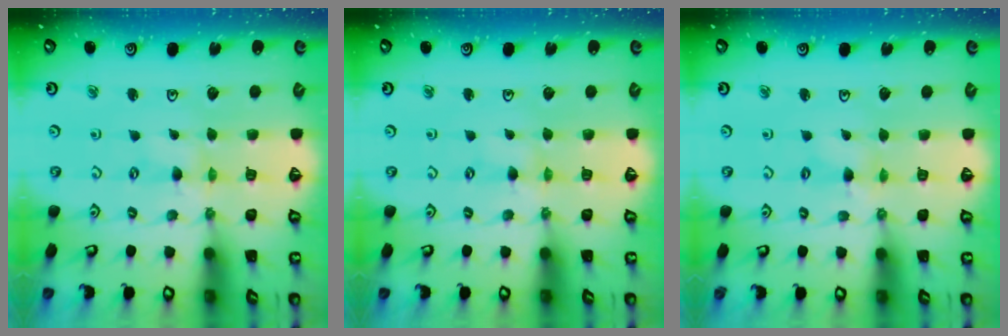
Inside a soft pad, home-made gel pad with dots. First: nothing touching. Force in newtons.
{"total": 1.2, "press": 1.1, "slide": 0.3}
{"total": 0.7, "press": 0.6, "slide": 0.2}